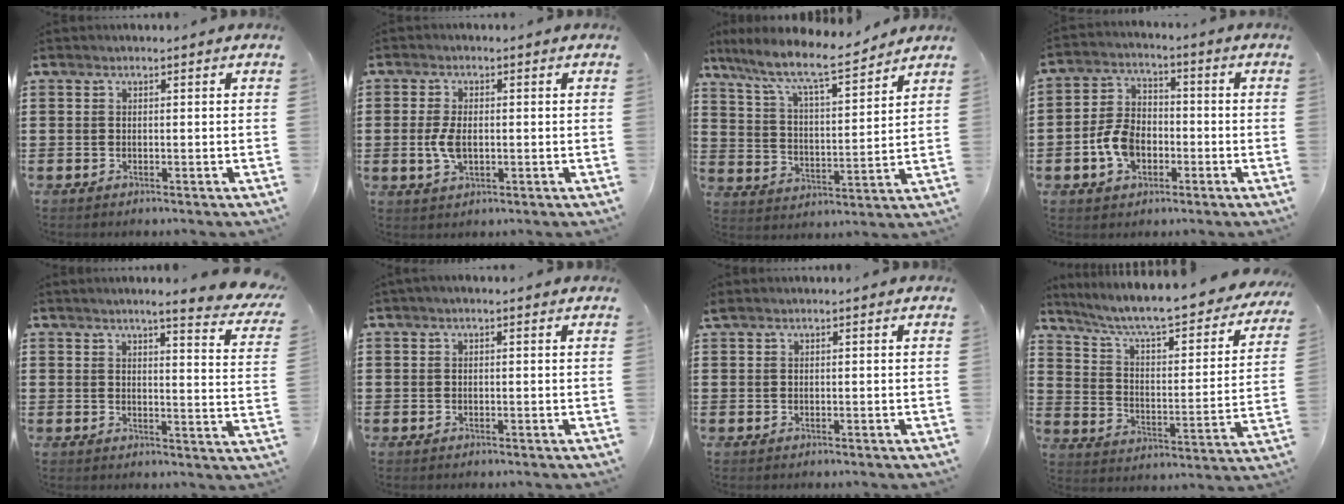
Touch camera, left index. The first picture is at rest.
{"total": 4.4, "force": [-0.2, 2.2, 3.7], "torque": [-0.092, -0.002, -0.011]}
{"total": 7.7, "force": [6.5, 0.6, 4.0], "torque": [-0.103, -0.039, 0.106]}
{"total": 7.4, "force": [-2.4, 5.1, 4.8], "torque": [-0.121, 0.007, -0.052]}
{"total": 4.8, "force": [3.8, -0.8, 2.7], "torque": [-0.059, -0.026, 0.060]}
{"total": 0.7, "force": [0.3, 0.1, 0.6], "torque": [-0.012, 0.003, 0.004]}
{"total": 0.5, "force": [0.4, 0.2, 0.3], "torque": [-0.007, 0.002, 0.007]}
{"total": 7.8, "force": [6.6, 0.5, 4.1], "torque": [-0.105, -0.049, 0.108]}